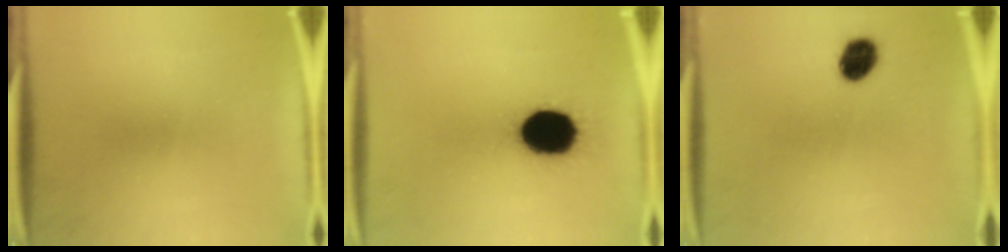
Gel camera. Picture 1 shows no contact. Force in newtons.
{"total": 19.4}
{"total": 6.2}